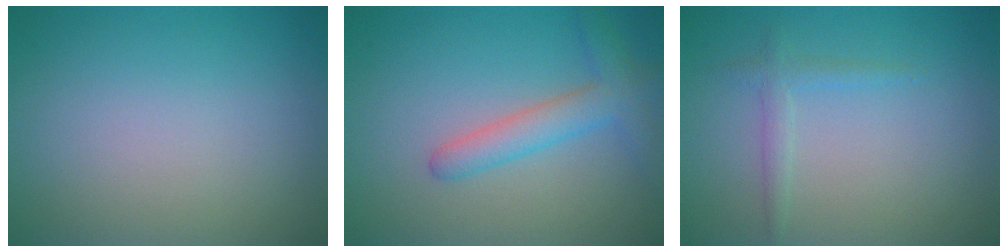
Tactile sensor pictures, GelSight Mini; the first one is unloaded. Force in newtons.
{"total": 3.5, "press": 3.5, "slide": 0.2}
{"total": 1.3, "press": 1.3, "slide": 0.0}